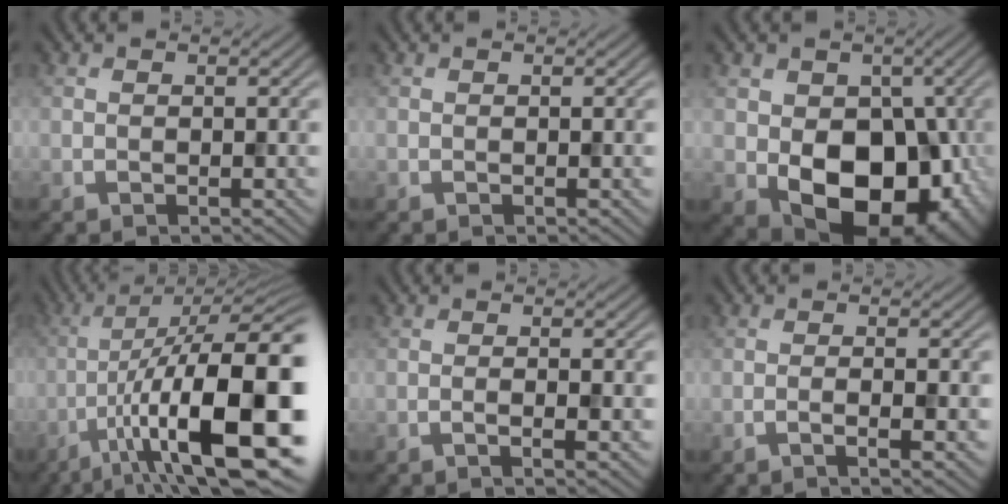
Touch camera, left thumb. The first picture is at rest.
{"total": 0.0}
{"total": 14.0, "force": [-2.6, 9.9, 9.6], "torque": [-0.137, -0.034, -0.030]}
{"total": 19.0, "force": [-6.0, 5.9, 17.0], "torque": [-0.251, -0.005, -0.093]}
{"total": 2.1, "force": [-0.5, 0.3, 2.0], "torque": [-0.032, 0.003, -0.014]}
{"total": 2.5, "force": [-0.7, 0.4, 2.3], "torque": [-0.034, 0.007, -0.020]}